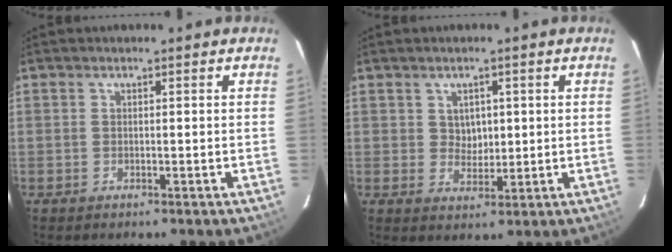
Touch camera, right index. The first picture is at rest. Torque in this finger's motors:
{"motor_torque": [-0.17, 0.18, 0.00, 0.00]}